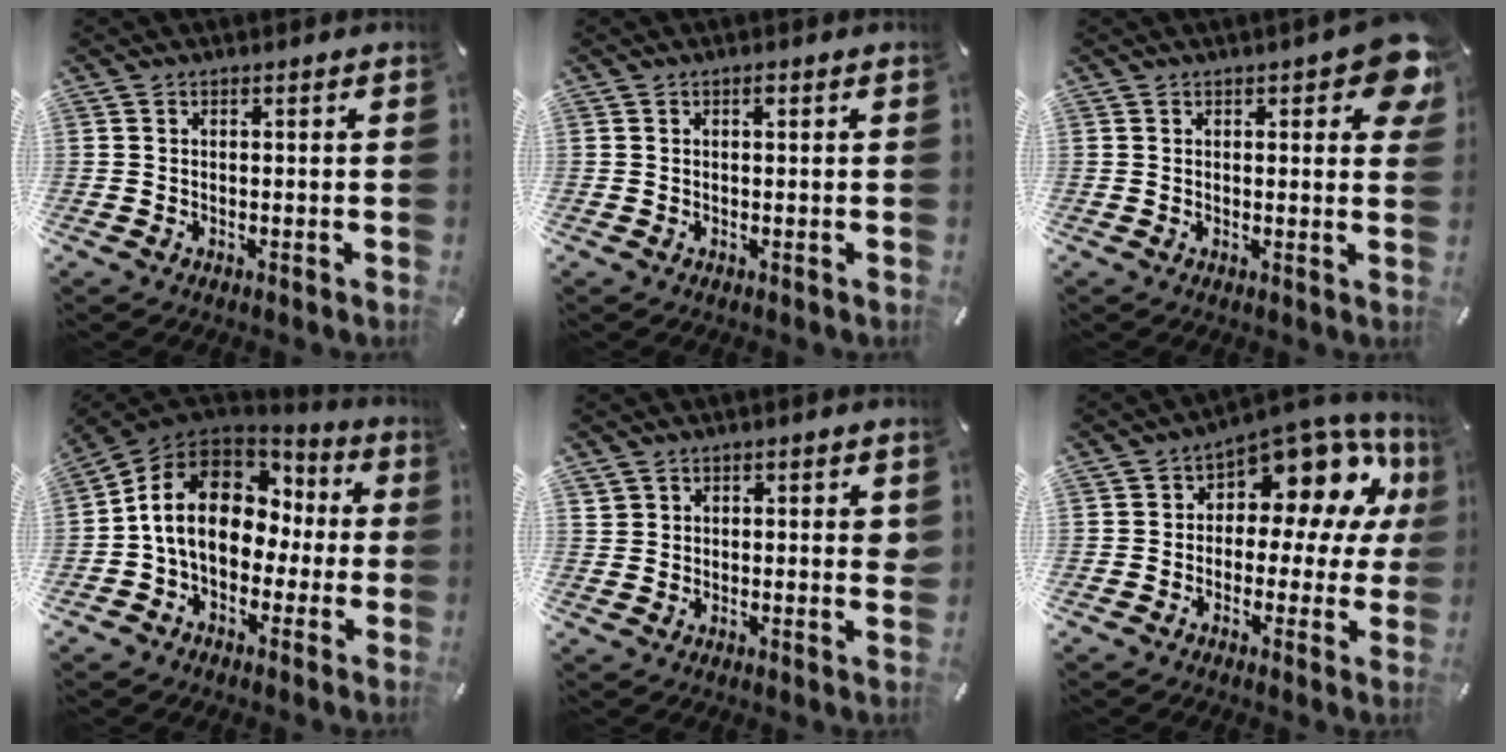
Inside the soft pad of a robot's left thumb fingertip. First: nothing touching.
{"total": 0.9, "force": [0.3, 0.4, 0.7], "torque": [-0.015, 0.003, 0.005]}
{"total": 7.7, "force": [3.9, 3.0, 5.9], "torque": [-0.070, -0.018, 0.062]}
{"total": 15.3, "force": [1.1, 11.8, 9.7], "torque": [-0.191, 0.008, 0.020]}
{"total": 2.6, "force": [1.6, 1.7, 1.1], "torque": [-0.017, 0.001, 0.029]}
{"total": 11.9, "force": [6.4, 6.8, 7.4], "torque": [-0.102, -0.061, 0.109]}